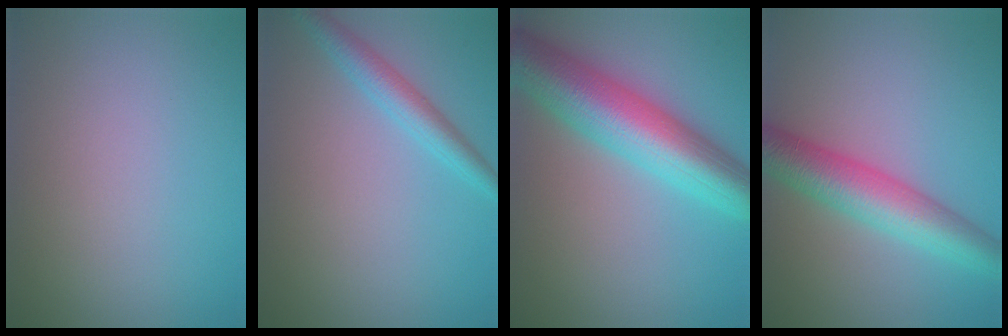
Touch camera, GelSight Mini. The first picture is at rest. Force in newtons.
{"total": 2.8, "press": 2.8, "slide": 0.1}
{"total": 9.4, "press": 9.4, "slide": 0.3}
{"total": 6.4, "press": 6.4, "slide": 0.3}